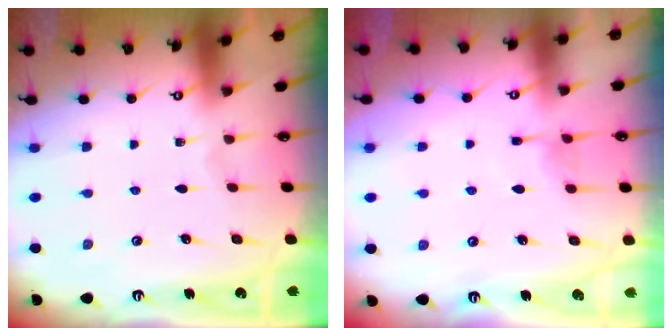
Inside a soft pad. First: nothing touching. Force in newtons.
{"total": 6.0, "press": 6.0, "slide": 0.6}